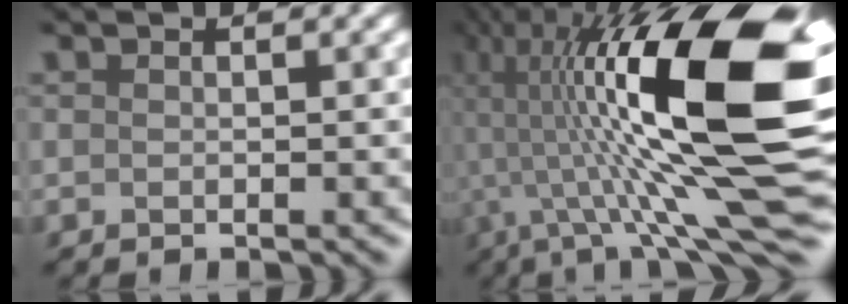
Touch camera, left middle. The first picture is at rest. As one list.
[{"total": 16.5, "force": [1.7, 4.5, 15.7], "torque": [-0.269, 0.026, 0.034]}]